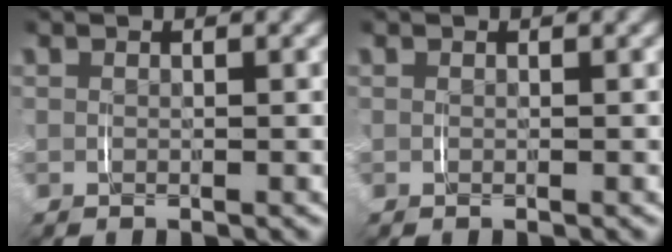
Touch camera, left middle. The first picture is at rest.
{"total": 0.0}